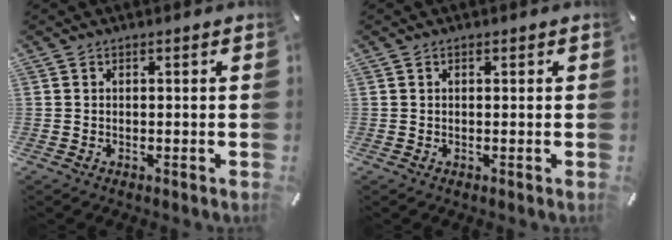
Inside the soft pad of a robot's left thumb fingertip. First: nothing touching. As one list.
[{"total": 0.6, "force": [0.2, 0.4, 0.3], "torque": [-0.006, 0.003, 0.003]}]